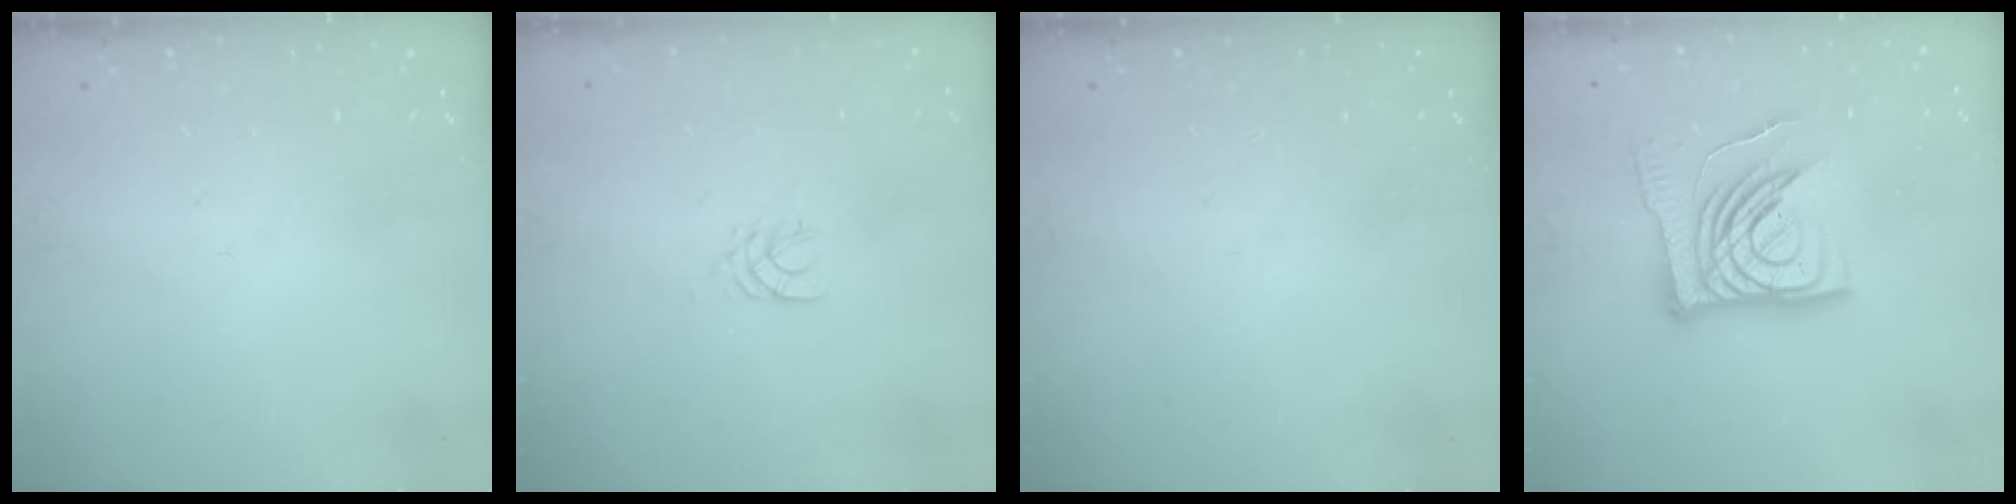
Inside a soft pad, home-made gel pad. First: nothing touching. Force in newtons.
{"total": 2.5, "press": 2.5, "slide": 0.4}
{"total": 0.0}
{"total": 19.8, "press": 19.7, "slide": 2.5}